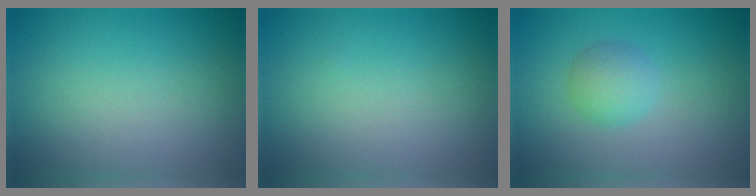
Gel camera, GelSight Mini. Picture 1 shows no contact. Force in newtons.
{"total": 0.0}
{"total": 2.1, "press": 2.1, "slide": 0.1}